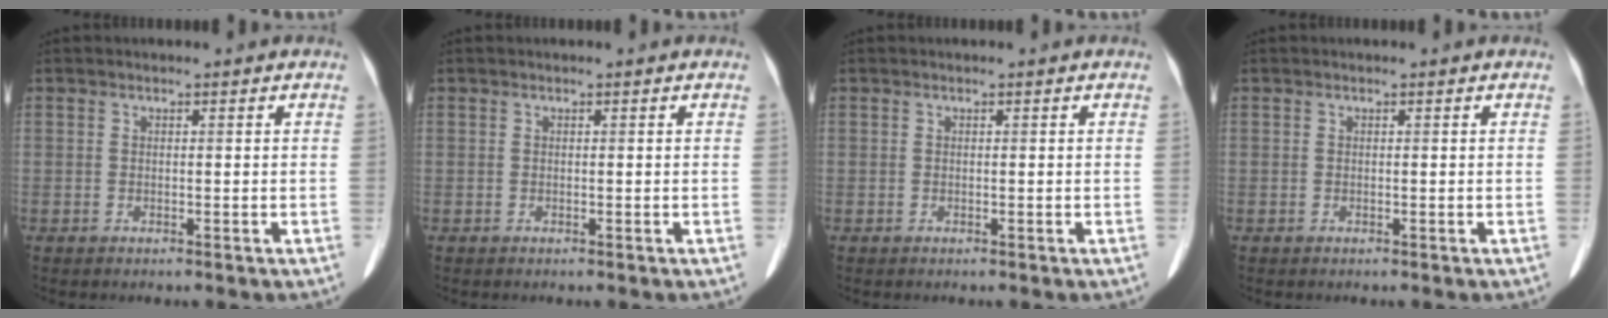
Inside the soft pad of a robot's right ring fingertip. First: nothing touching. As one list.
[{"total": 0.0}, {"total": 0.0}, {"total": 0.0}]